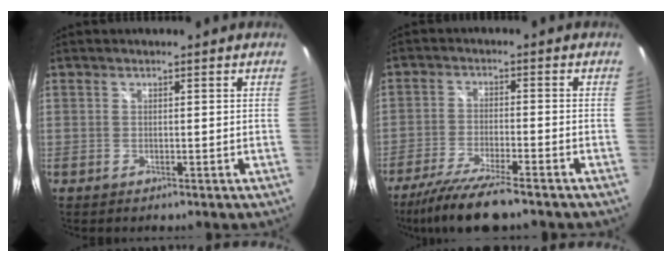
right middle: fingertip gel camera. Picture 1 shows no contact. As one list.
[{"total": 10.7, "force": [-8.7, 0.8, 6.2], "torque": [-0.141, -0.030, -0.154]}]